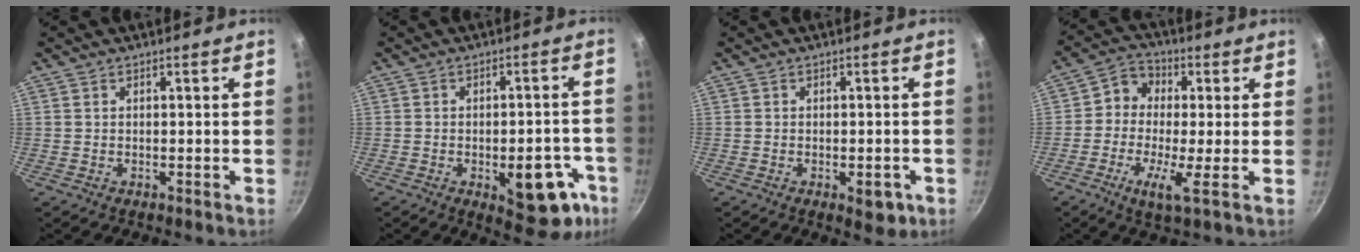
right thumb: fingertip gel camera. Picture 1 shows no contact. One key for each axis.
{"total": 13.6, "fx": -5.1, "fy": 6.6, "fz": 10.7, "tx": -0.079, "ty": 0.023, "tz": -0.058}
{"total": 4.4, "fx": -1.7, "fy": 2.2, "fz": 3.4, "tx": -0.025, "ty": 0.010, "tz": -0.017}
{"total": 8.5, "fx": -0.8, "fy": 4.4, "fz": 7.2, "tx": -0.122, "ty": 0.023, "tz": -0.033}